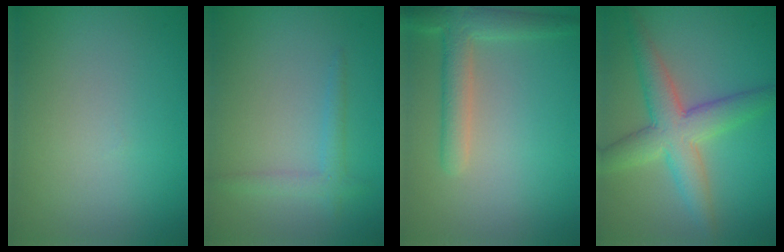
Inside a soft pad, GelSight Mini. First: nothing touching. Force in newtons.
{"total": 1.7, "press": 1.7, "slide": 0.1}
{"total": 3.5, "press": 3.5, "slide": 0.3}
{"total": 5.8, "press": 5.8, "slide": 0.1}